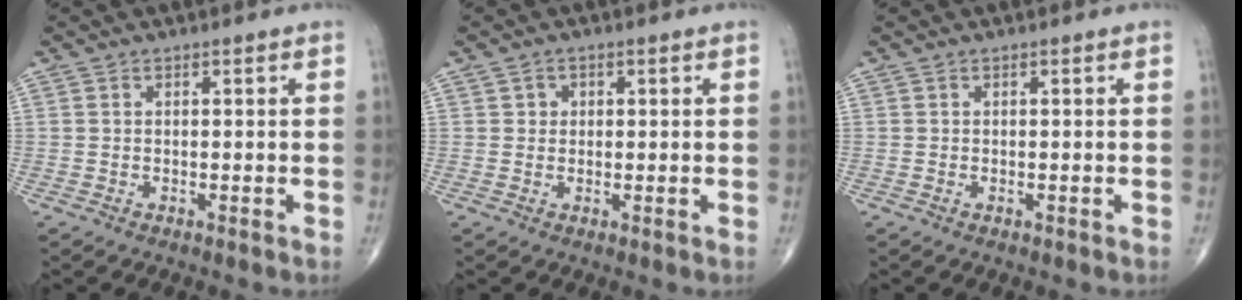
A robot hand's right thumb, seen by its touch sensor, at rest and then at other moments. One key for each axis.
{"total": 1.7, "fx": 0.4, "fy": 1.6, "fz": 0.6, "tx": 0.001, "ty": 0.001, "tz": 0.003}
{"total": 0.0}